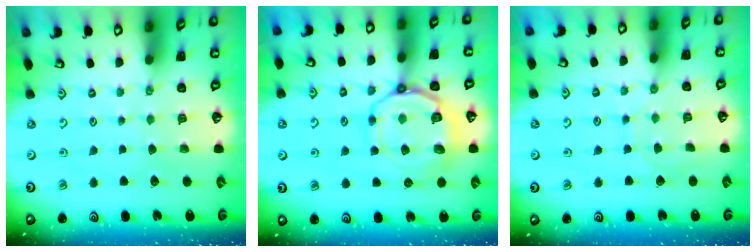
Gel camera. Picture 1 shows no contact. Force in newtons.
{"total": 12.6, "press": 12.5, "slide": 1.4}
{"total": 3.9, "press": 3.9, "slide": 0.3}